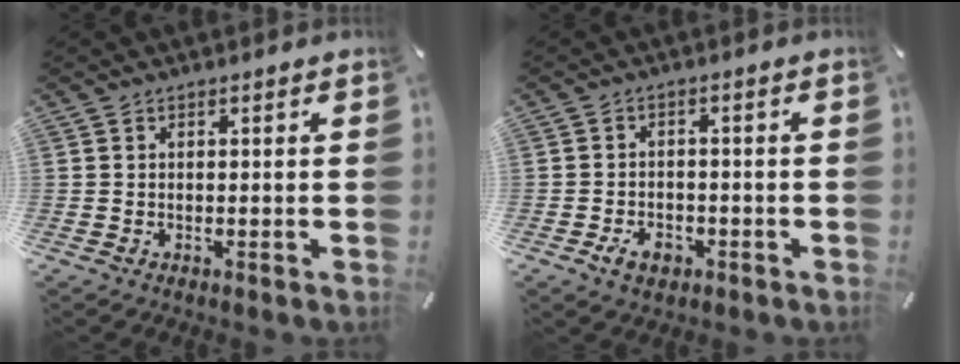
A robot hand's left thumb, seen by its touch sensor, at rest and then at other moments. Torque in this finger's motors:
{"motor_torque": [0.24, 0.31, 0.01, 0.00, 0.00]}